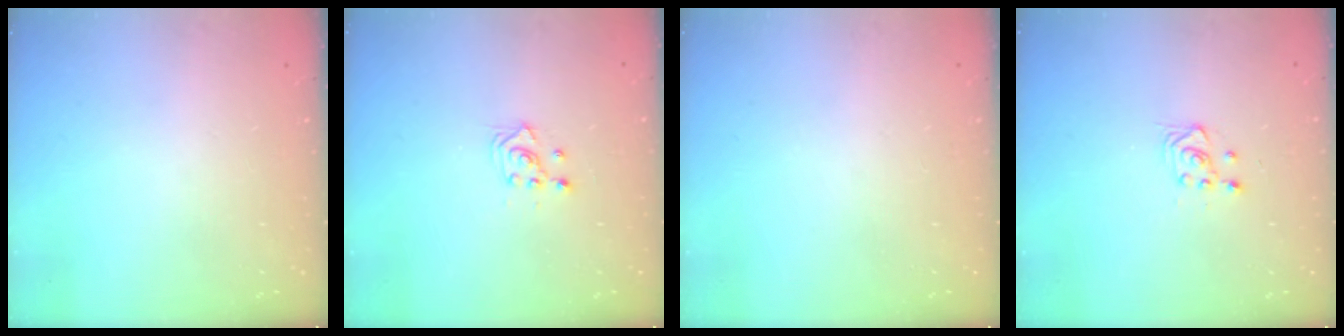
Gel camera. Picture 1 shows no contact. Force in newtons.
{"total": 2.4, "press": 2.2, "slide": 0.8}
{"total": 0.0}
{"total": 3.0, "press": 2.8, "slide": 1.0}